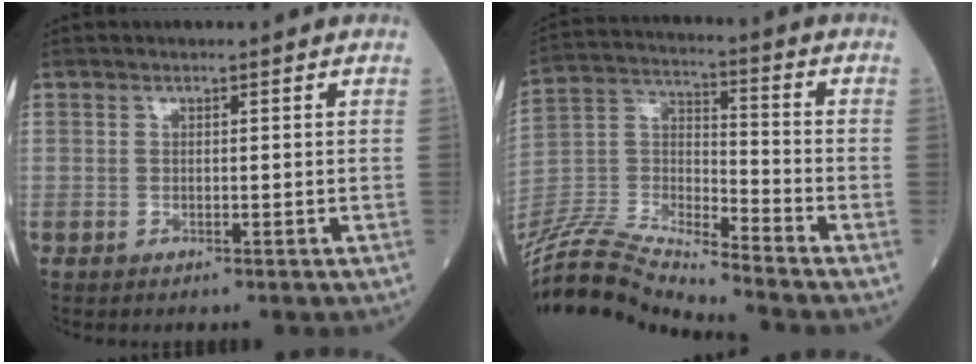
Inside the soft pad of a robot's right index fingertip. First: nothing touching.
{"total": 16.8, "force": [-16.2, -0.8, 4.3], "torque": [-0.090, 0.029, -0.304]}